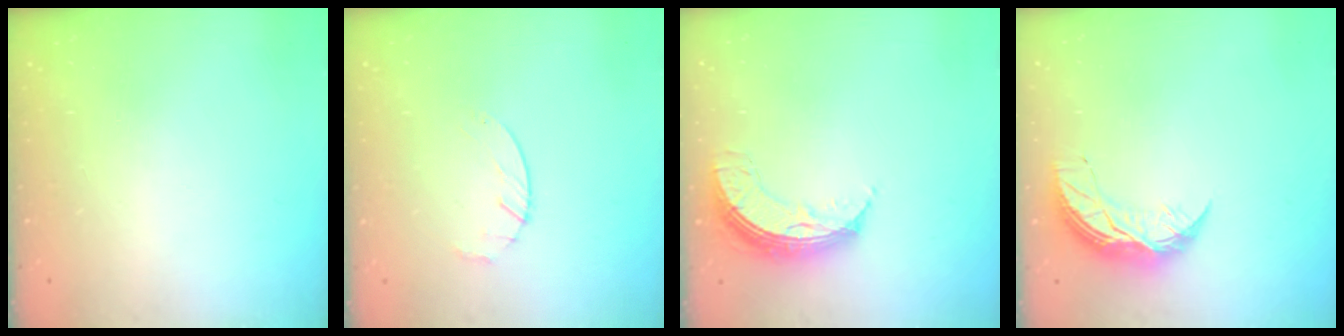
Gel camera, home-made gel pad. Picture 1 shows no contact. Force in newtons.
{"total": 2.2, "press": 2.2, "slide": 0.3}
{"total": 8.0, "press": 8.0, "slide": 0.7}
{"total": 8.1, "press": 8.0, "slide": 0.5}